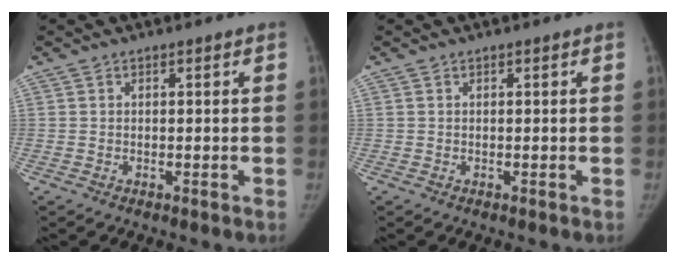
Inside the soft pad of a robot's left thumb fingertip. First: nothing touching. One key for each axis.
{"total": 0.0}